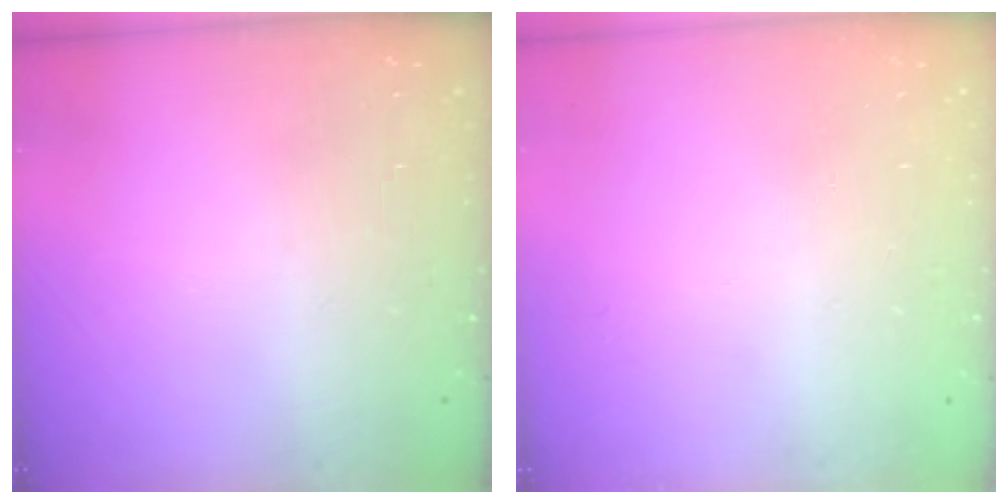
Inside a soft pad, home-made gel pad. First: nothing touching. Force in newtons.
{"total": 0.0}